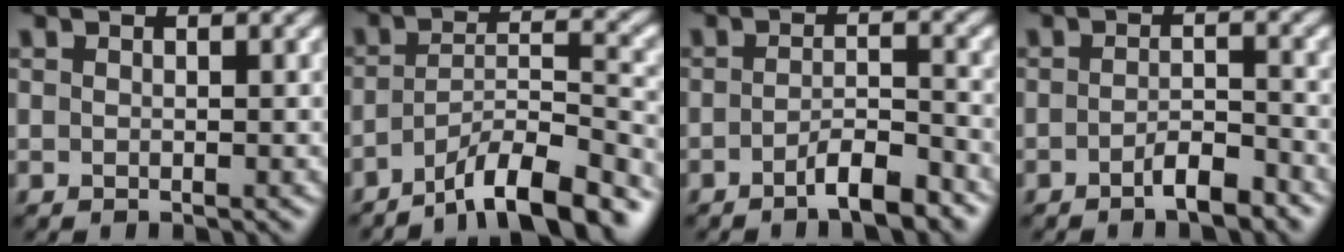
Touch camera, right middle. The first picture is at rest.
{"total": 9.1, "force": [-6.6, 2.0, 5.9], "torque": [-0.084, 0.009, -0.116]}
{"total": 3.7, "force": [-2.4, 0.8, 2.6], "torque": [-0.043, 0.004, -0.045]}
{"total": 2.7, "force": [-1.8, 0.7, 2.0], "torque": [-0.032, 0.005, -0.033]}